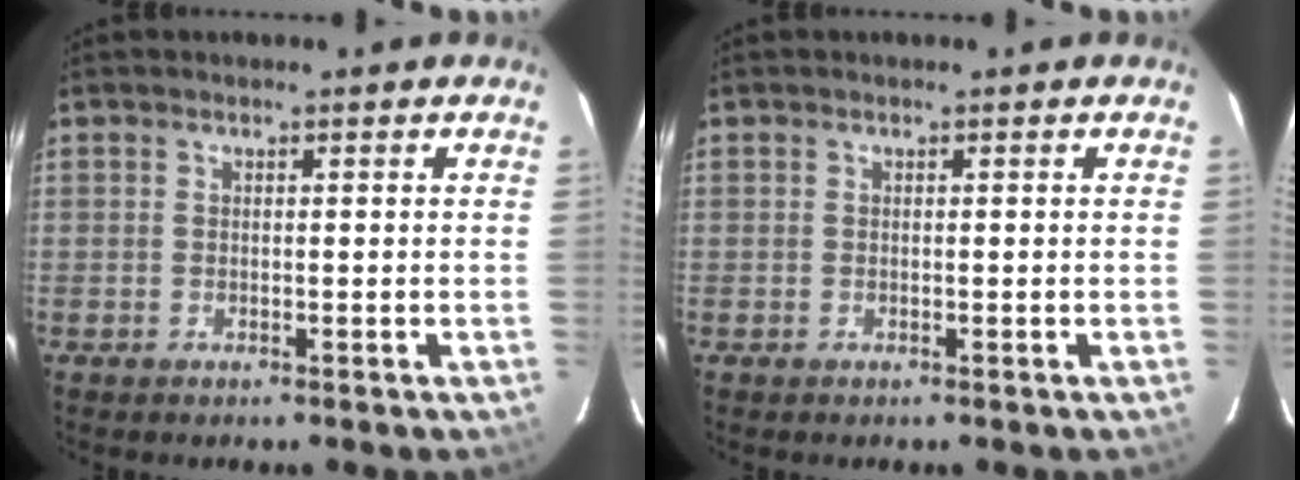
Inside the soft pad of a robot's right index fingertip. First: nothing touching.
{"total": 0.0}